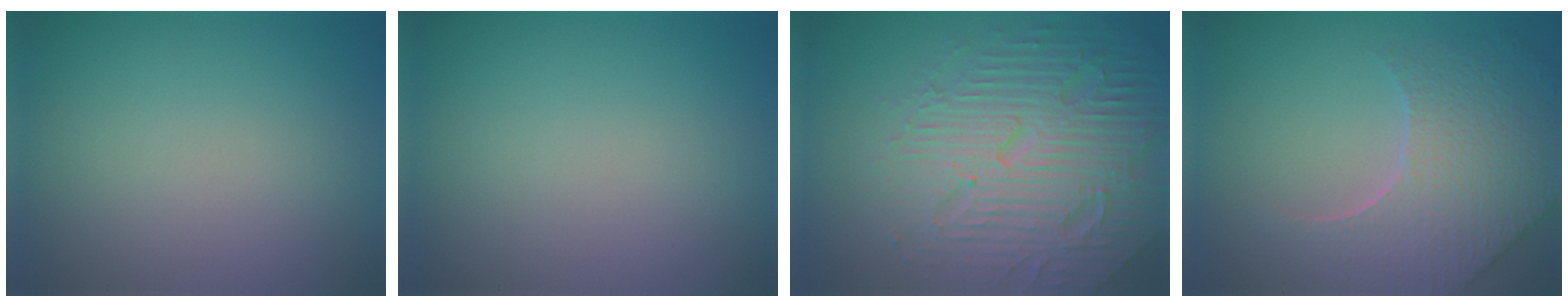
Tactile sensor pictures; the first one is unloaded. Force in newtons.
{"total": 0.0}
{"total": 7.4, "press": 7.2, "slide": 1.7}
{"total": 7.4, "press": 5.7, "slide": 4.8}